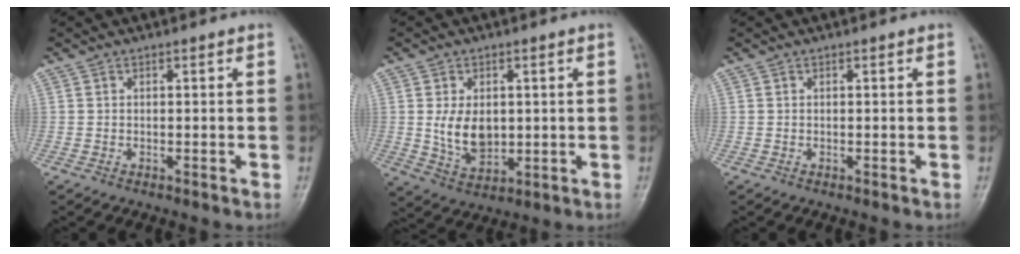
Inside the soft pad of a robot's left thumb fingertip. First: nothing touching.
{"total": 7.4, "force": [0.9, 5.1, 5.3], "torque": [-0.075, -0.017, 0.030]}
{"total": 0.0}